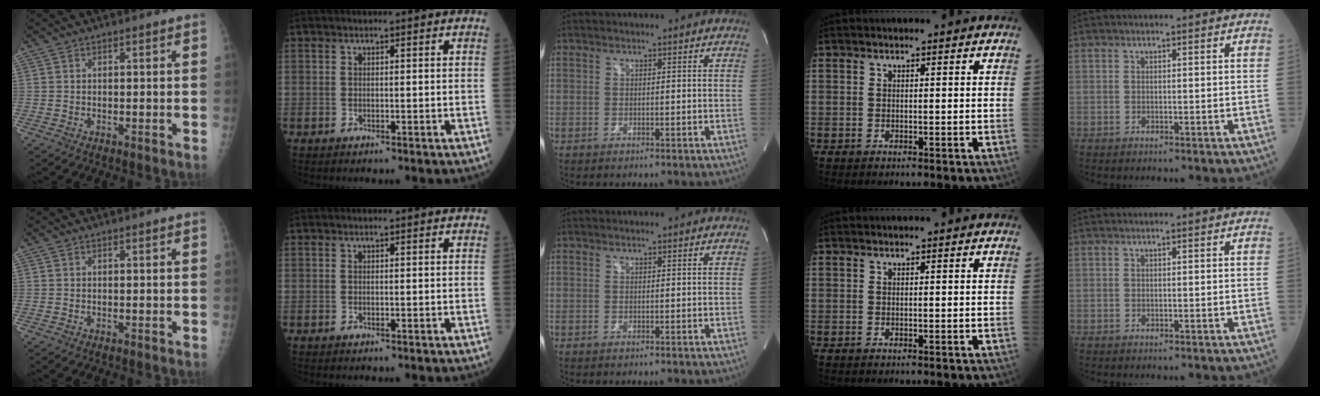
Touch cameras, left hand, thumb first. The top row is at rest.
{}